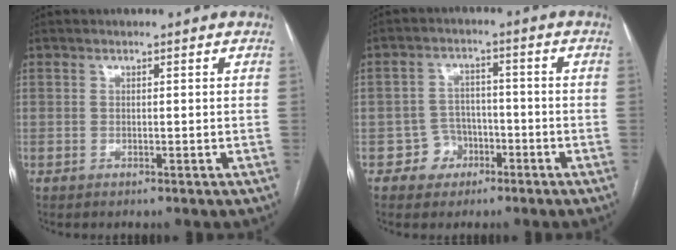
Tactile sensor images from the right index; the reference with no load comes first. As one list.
[{"total": 4.6, "force": [-2.2, 4.0, 0.6], "torque": [0.001, 0.017, -0.033]}]